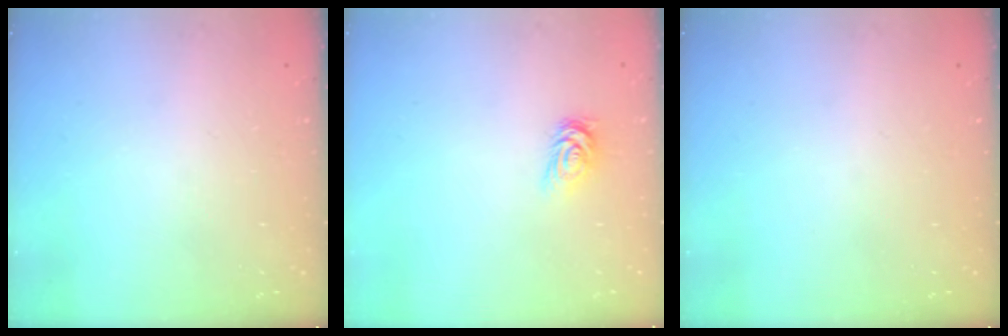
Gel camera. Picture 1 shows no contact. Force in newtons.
{"total": 3.2, "press": 3.1, "slide": 0.5}
{"total": 0.0}